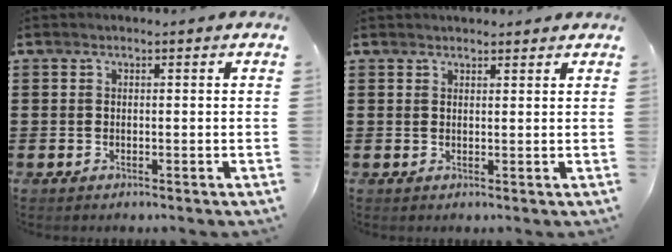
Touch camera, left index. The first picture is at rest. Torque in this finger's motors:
{"motor_torque": [2.14, 0.00, 0.12, 0.00]}